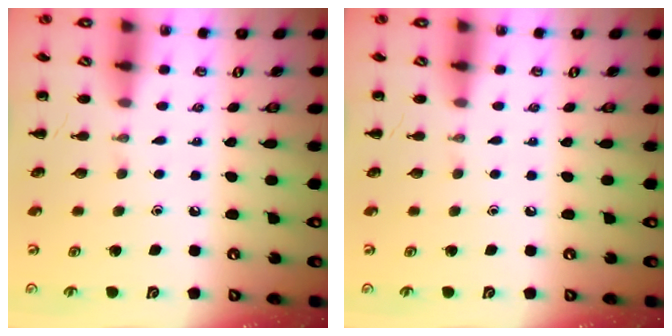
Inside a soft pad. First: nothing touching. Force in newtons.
{"total": 0.0}